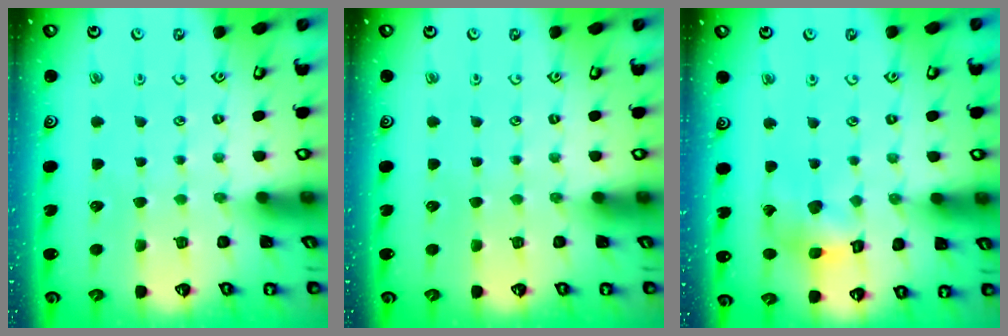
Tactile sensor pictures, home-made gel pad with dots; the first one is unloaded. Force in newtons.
{"total": 0.0}
{"total": 9.6, "press": 9.5, "slide": 1.0}